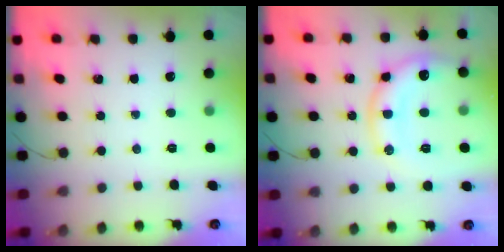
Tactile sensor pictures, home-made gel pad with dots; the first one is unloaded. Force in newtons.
{"total": 13.9, "press": 13.8, "slide": 1.1}